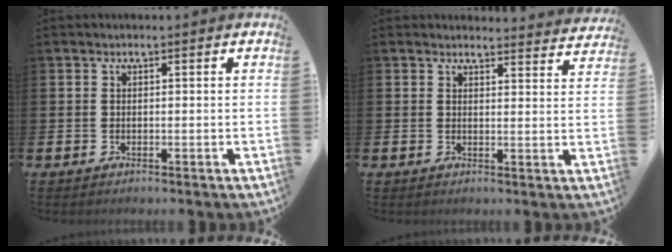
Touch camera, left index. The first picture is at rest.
{"total": 3.0, "force": [3.0, 0.3, 0.0], "torque": [0.004, -0.021, 0.051]}